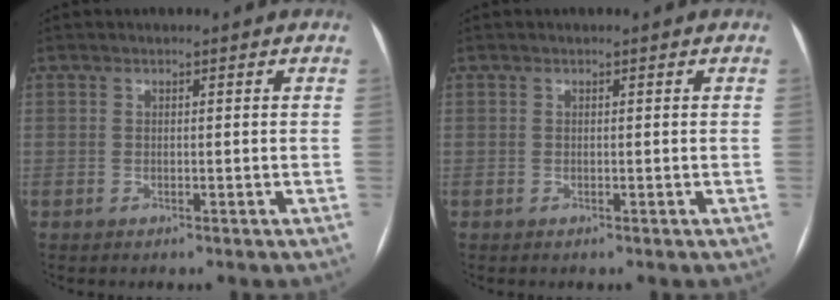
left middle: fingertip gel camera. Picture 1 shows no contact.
{"total": 0.0}